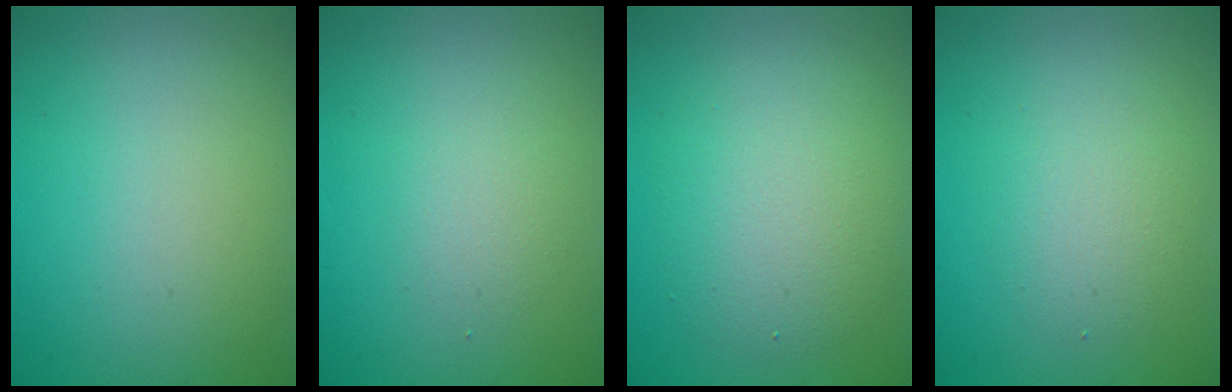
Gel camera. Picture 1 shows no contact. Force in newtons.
{"total": 1.7, "press": 1.7, "slide": 0.1}
{"total": 5.0, "press": 5.0, "slide": 0.3}
{"total": 2.6, "press": 2.6, "slide": 0.1}